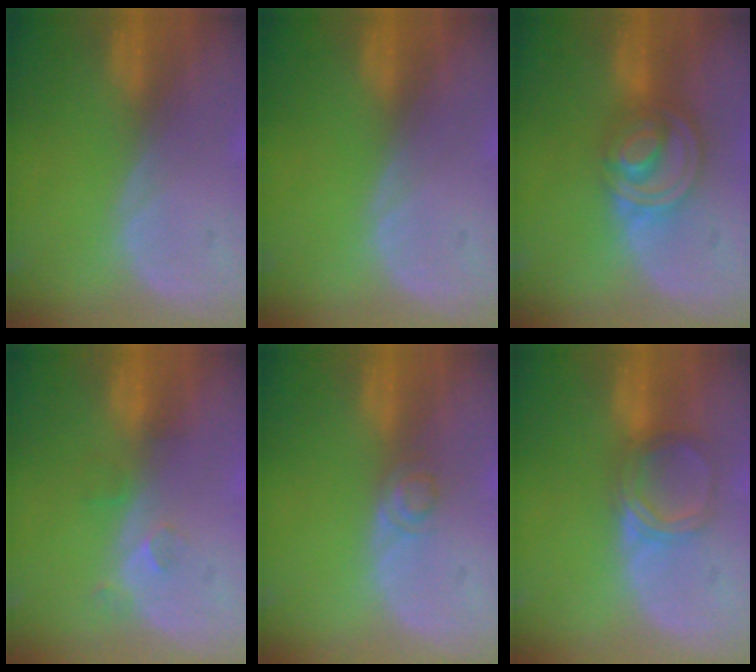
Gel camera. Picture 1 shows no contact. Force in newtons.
{"total": 0.0}
{"total": 7.9, "press": 6.9, "slide": 3.9}
{"total": 3.2, "press": 2.6, "slide": 1.8}
{"total": 2.2, "press": 2.2, "slide": 0.2}
{"total": 5.1, "press": 4.8, "slide": 1.8}